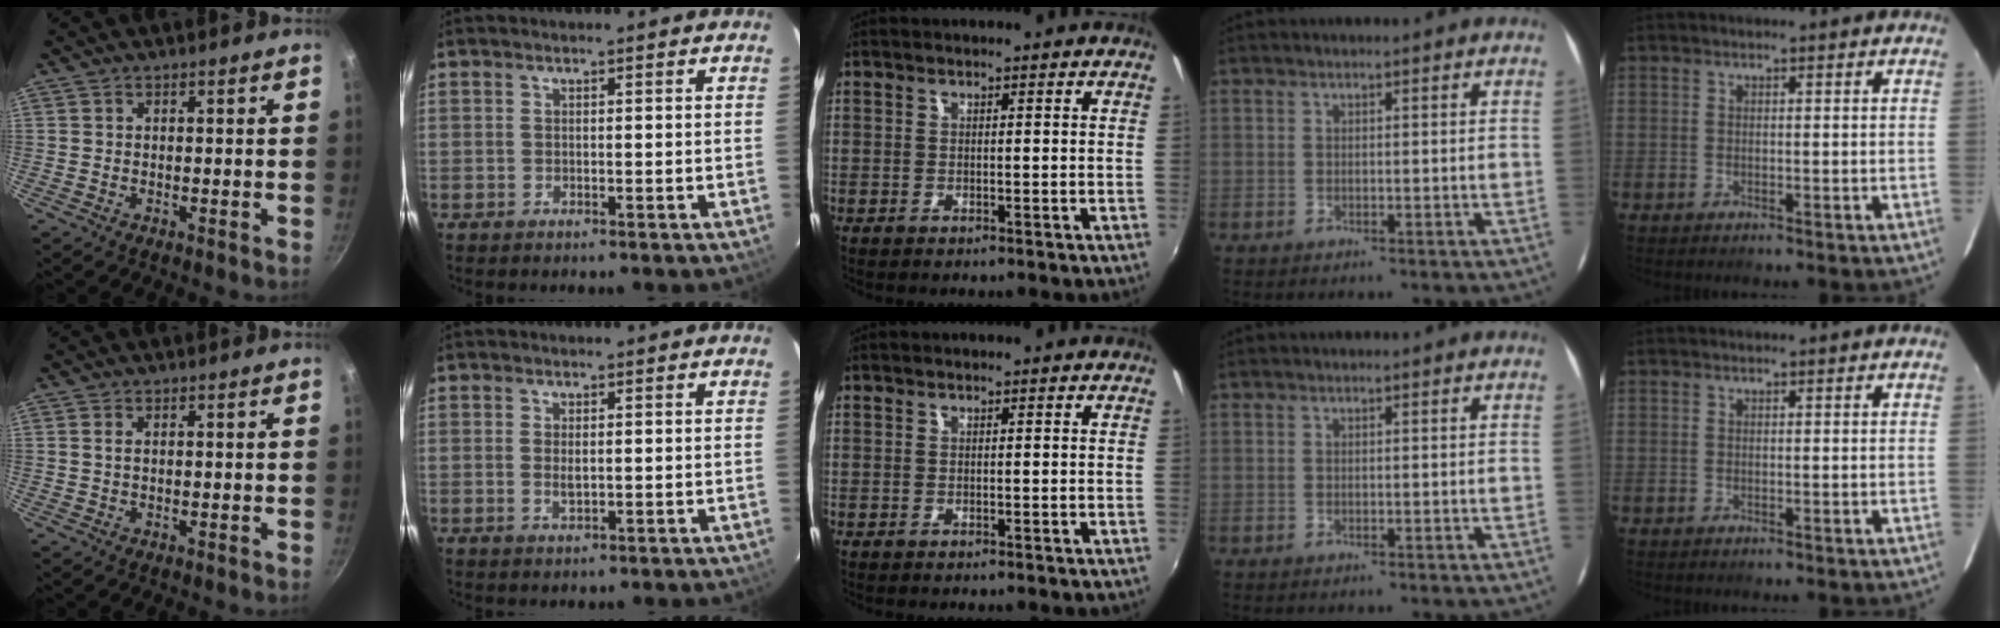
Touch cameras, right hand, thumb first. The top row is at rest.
{"thumb": {"total": 1.2, "force": [0.3, 0.6, 0.9], "torque": [-0.019, 0.001, 0.004]}, "index": {"total": 2.1, "force": [0.1, 0.9, 1.9], "torque": [-0.036, -0.002, 0.004]}}